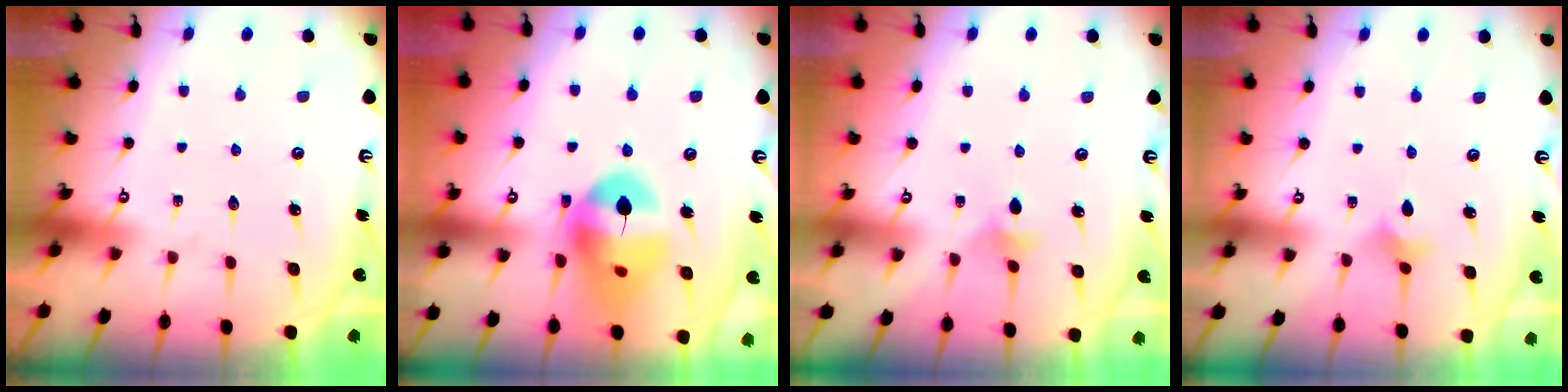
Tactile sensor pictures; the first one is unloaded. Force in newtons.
{"total": 15.6, "press": 15.5, "slide": 1.9}
{"total": 5.0, "press": 5.0, "slide": 0.7}
{"total": 1.9, "press": 1.8, "slide": 0.5}